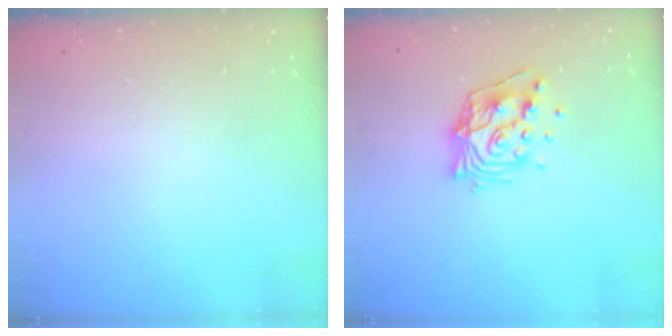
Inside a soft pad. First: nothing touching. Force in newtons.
{"total": 13.4, "press": 13.4, "slide": 1.1}